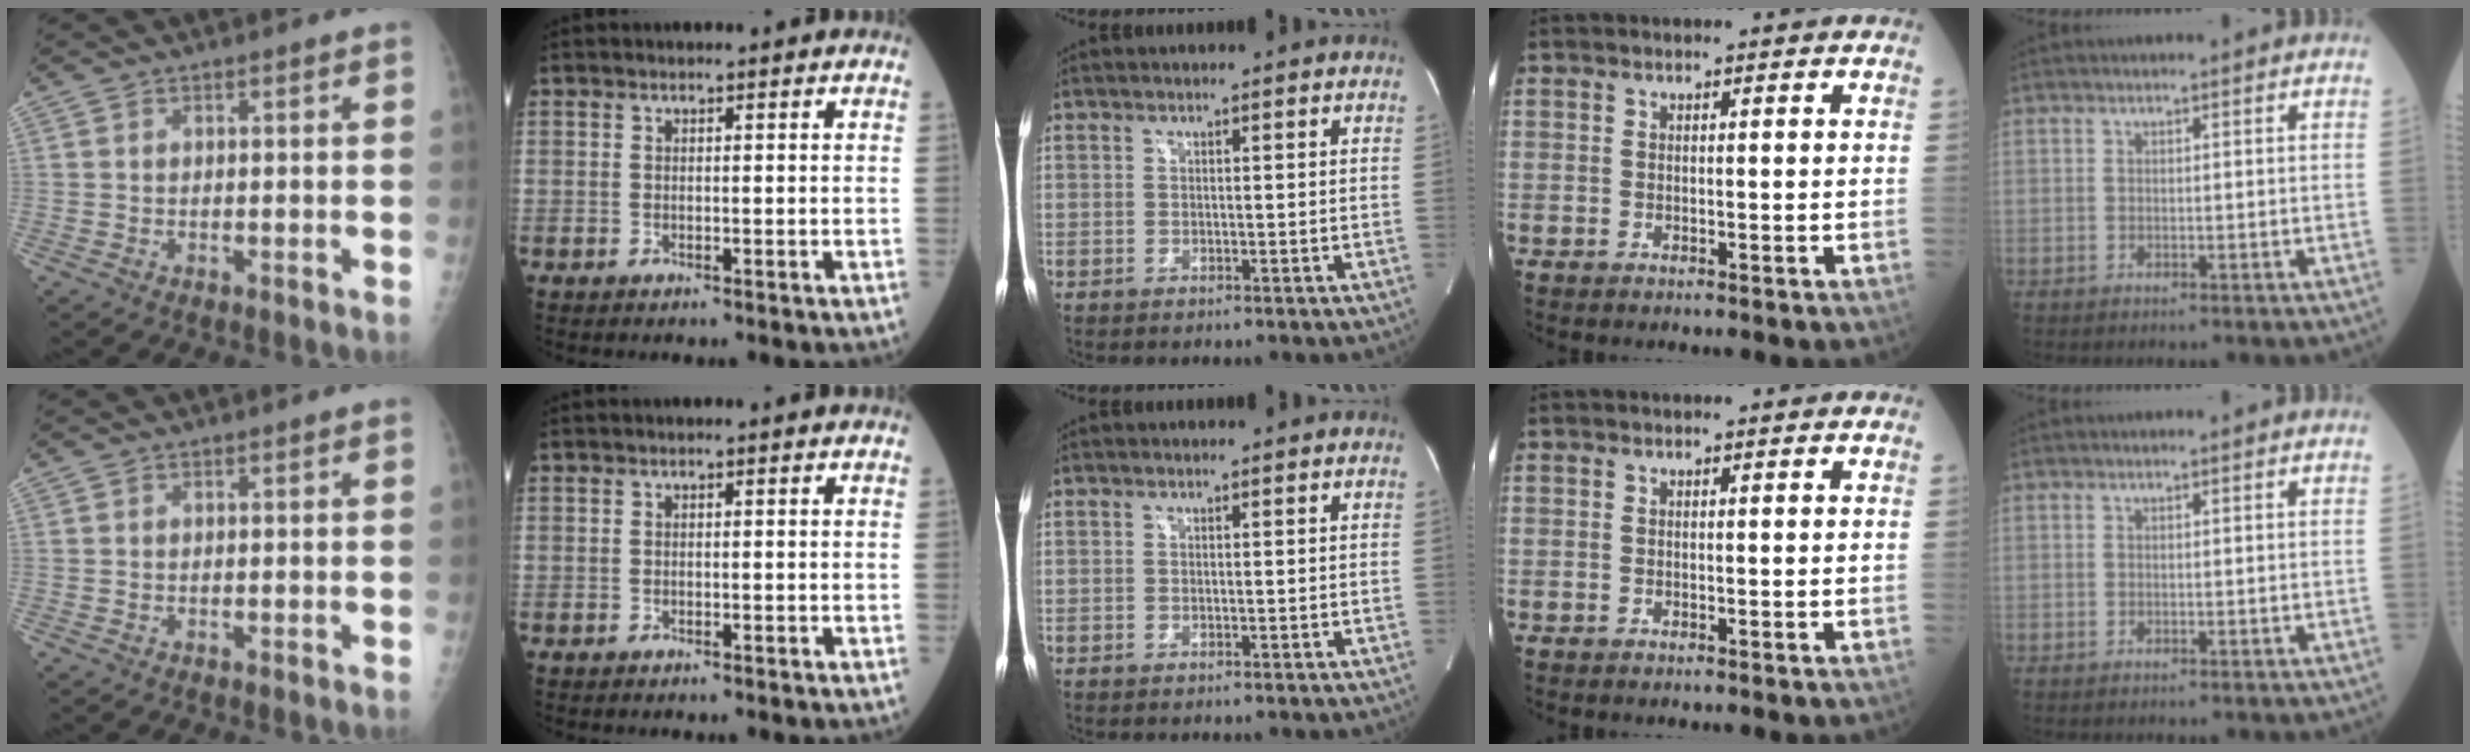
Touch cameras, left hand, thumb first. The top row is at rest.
{}